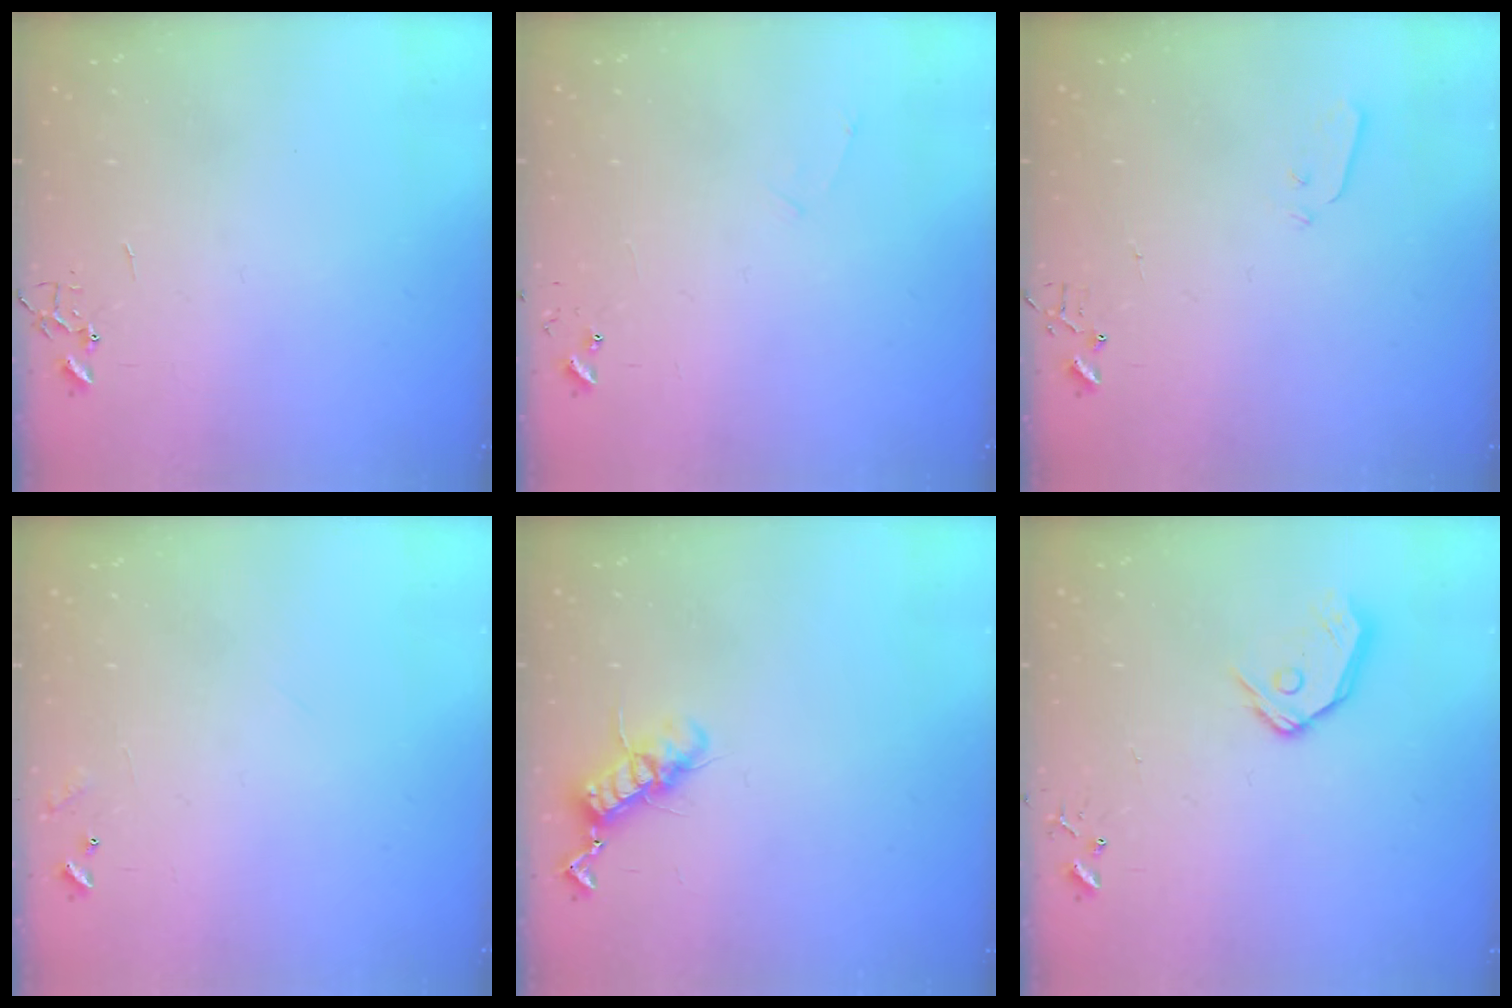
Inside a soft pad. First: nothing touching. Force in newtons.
{"total": 4.8, "press": 4.8, "slide": 0.5}
{"total": 3.1, "press": 3.0, "slide": 0.7}
{"total": 6.9, "press": 6.9, "slide": 0.4}
{"total": 11.0, "press": 10.9, "slide": 1.1}
{"total": 10.3, "press": 10.2, "slide": 1.4}